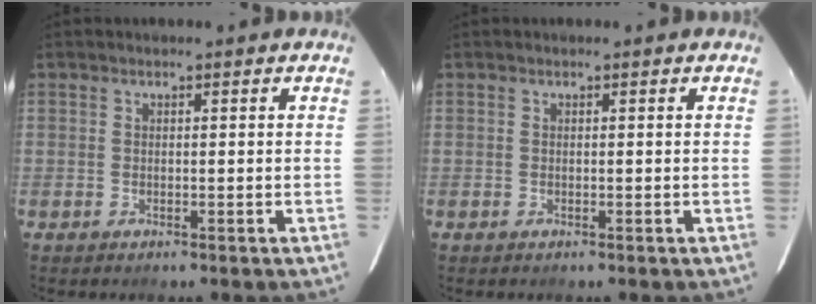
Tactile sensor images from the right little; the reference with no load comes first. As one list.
[{"total": 0.0}]